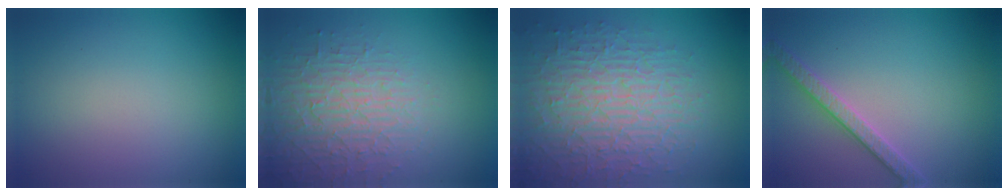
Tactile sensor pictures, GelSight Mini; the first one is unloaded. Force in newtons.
{"total": 4.1, "press": 3.9, "slide": 1.4}
{"total": 8.4, "press": 6.0, "slide": 5.8}
{"total": 2.7, "press": 2.7, "slide": 0.1}